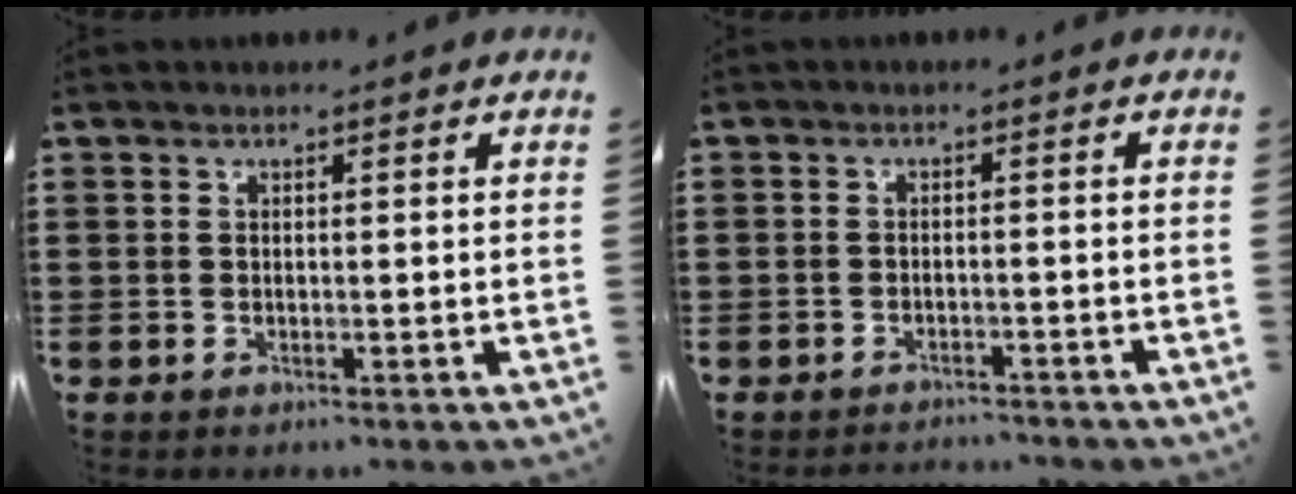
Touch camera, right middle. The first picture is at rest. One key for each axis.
{"total": 2.0, "fx": -2.0, "fy": 0.3, "fz": -0.3, "tx": -0.001, "ty": 0.000, "tz": -0.045}